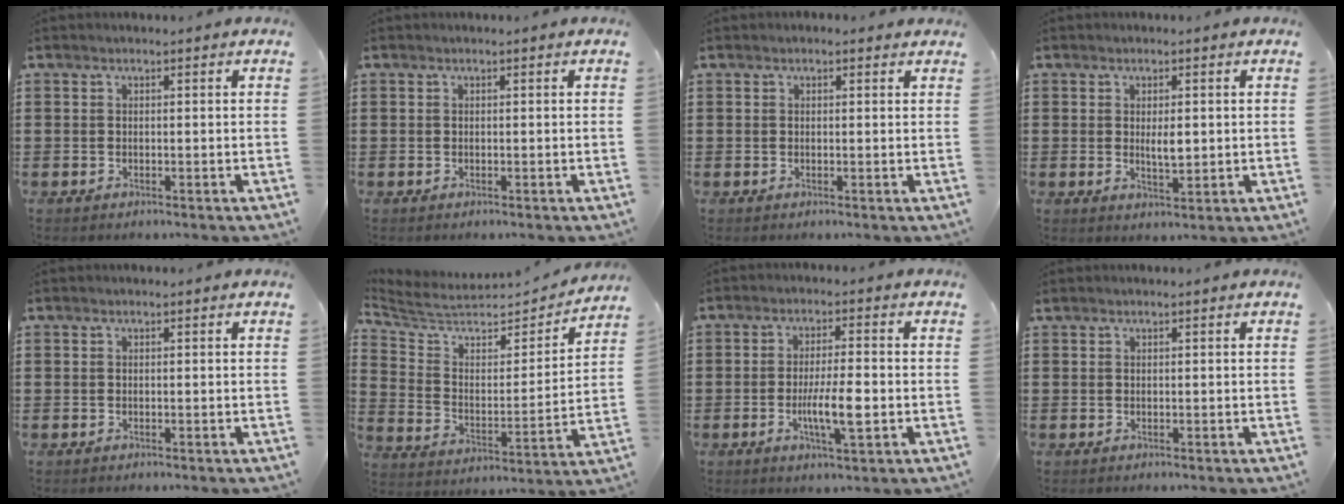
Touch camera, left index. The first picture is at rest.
{"total": 0.0}
{"total": 0.6, "force": [0.3, 0.4, 0.3], "torque": [-0.007, 0.005, 0.005]}
{"total": 3.1, "force": [0.4, 1.0, 2.9], "torque": [-0.047, -0.001, 0.003]}
{"total": 0.0}
{"total": 6.1, "force": [5.4, 2.2, 1.7], "torque": [-0.067, -0.041, 0.090]}
{"total": 6.9, "force": [-1.6, 1.5, 6.6], "torque": [-0.129, -0.007, -0.030]}
{"total": 0.0}